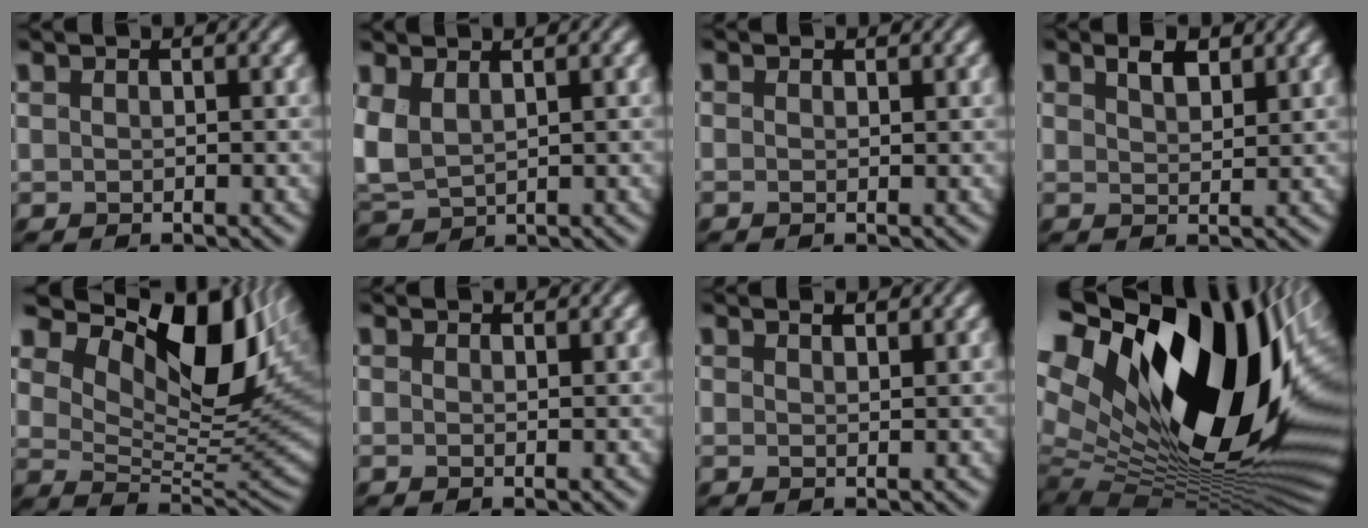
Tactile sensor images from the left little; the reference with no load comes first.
{"total": 3.7, "force": [0.6, 2.0, 3.1], "torque": [-0.077, 0.004, 0.002]}
{"total": 0.0}
{"total": 1.8, "force": [1.0, 0.8, 1.3], "torque": [-0.027, -0.003, 0.016]}
{"total": 13.1, "force": [6.4, 6.2, 9.5], "torque": [-0.160, 0.006, 0.107]}
{"total": 0.0}
{"total": 0.5, "force": [0.3, 0.0, 0.4], "torque": [-0.010, -0.005, 0.002]}
{"total": 21.9, "force": [4.7, 12.6, 17.3], "torque": [-0.294, -0.019, 0.094]}